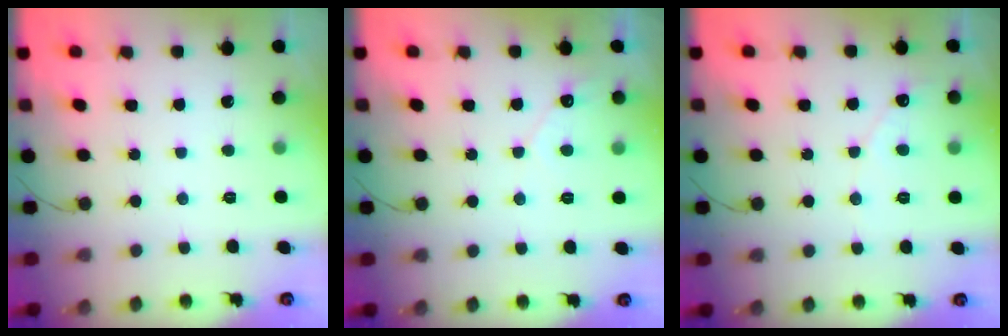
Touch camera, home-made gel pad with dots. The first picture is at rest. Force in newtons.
{"total": 2.9, "press": 2.9, "slide": 0.1}
{"total": 3.2, "press": 3.2, "slide": 0.2}